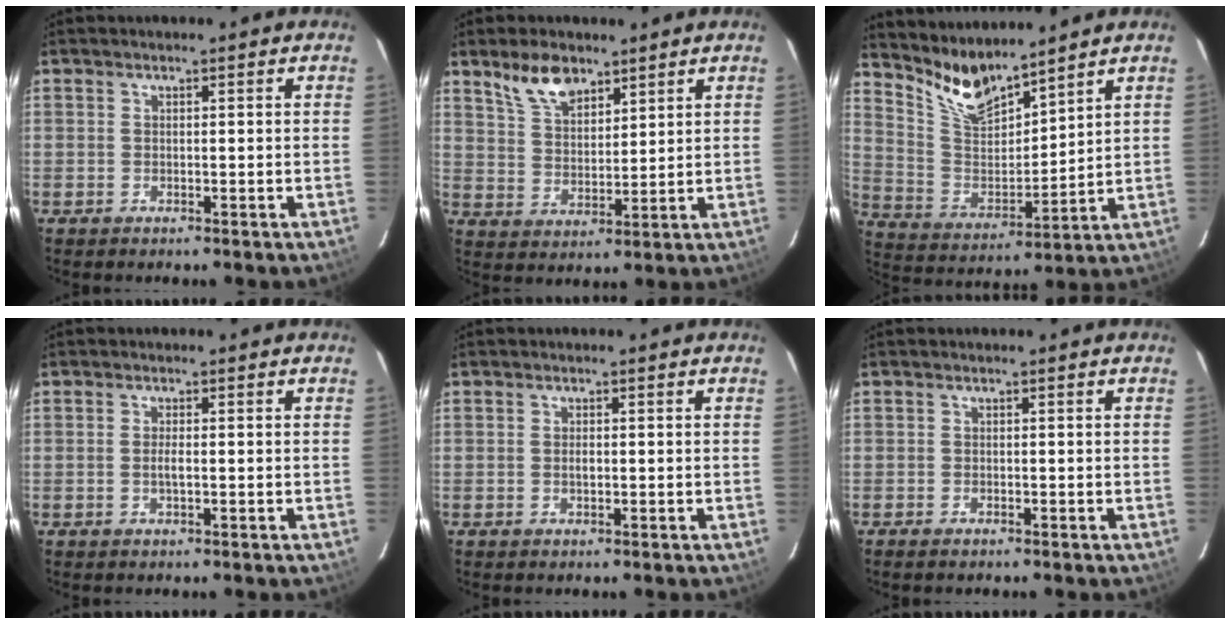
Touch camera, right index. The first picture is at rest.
{"total": 8.0, "force": [5.7, 3.8, 4.2], "torque": [-0.077, 0.014, 0.113]}
{"total": 10.5, "force": [9.3, 2.1, 4.3], "torque": [-0.095, -0.014, 0.189]}
{"total": 1.4, "force": [-0.3, 0.0, 1.4], "torque": [-0.029, -0.001, -0.007]}
{"total": 0.9, "force": [-0.2, 0.3, 0.8], "torque": [-0.016, 0.000, -0.003]}
{"total": 1.2, "force": [-1.0, 0.5, 0.5], "torque": [-0.012, -0.003, -0.021]}